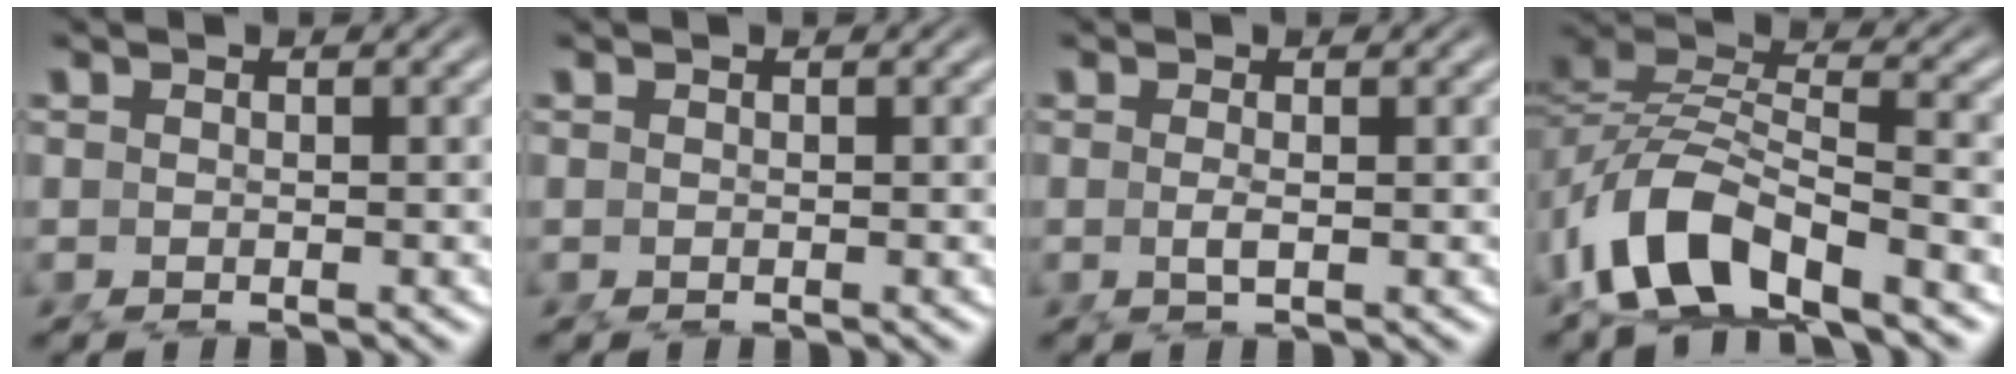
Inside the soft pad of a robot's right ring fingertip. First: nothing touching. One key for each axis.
{"total": 0.0}
{"total": 1.4, "fx": -0.2, "fy": -1.1, "fz": 0.8, "tx": -0.010, "ty": -0.004, "tz": -0.002}
{"total": 6.7, "fx": -2.7, "fy": 3.8, "fz": 4.8, "tx": -0.105, "ty": -0.018, "tz": -0.044}